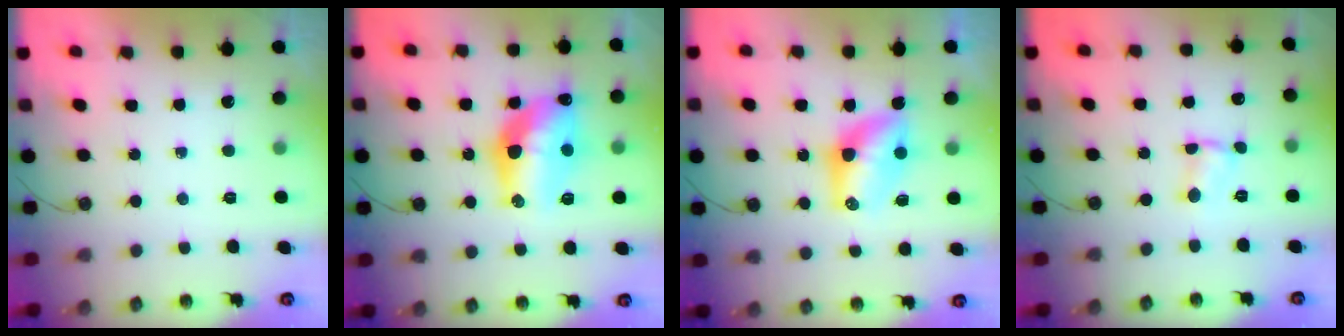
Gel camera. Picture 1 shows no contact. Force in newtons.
{"total": 14.6, "press": 14.5, "slide": 1.4}
{"total": 9.1, "press": 8.8, "slide": 2.6}
{"total": 2.1, "press": 2.1, "slide": 0.3}